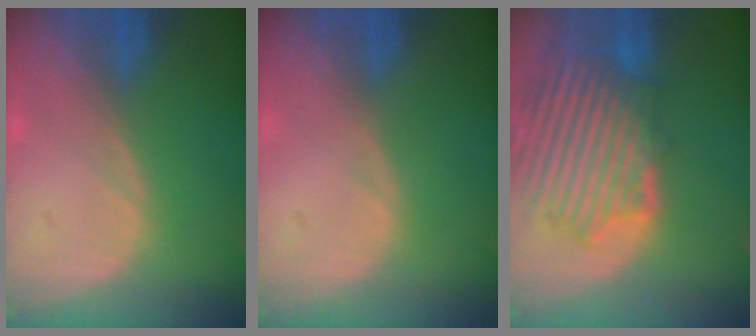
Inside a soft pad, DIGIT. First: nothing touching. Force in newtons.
{"total": 0.0}
{"total": 12.7, "press": 11.5, "slide": 5.3}